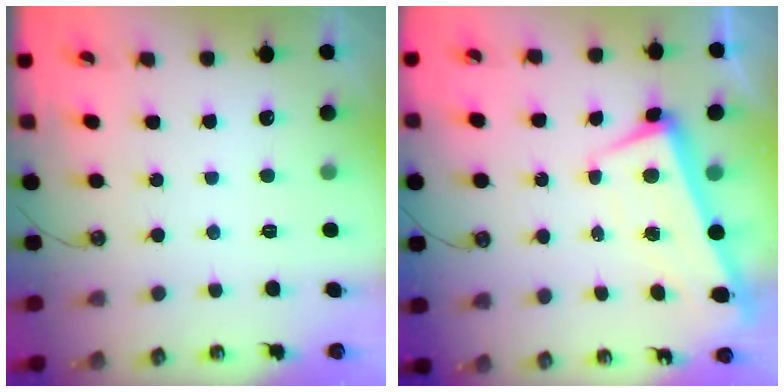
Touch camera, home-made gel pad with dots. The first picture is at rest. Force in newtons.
{"total": 2.1, "press": 1.3, "slide": 1.6}